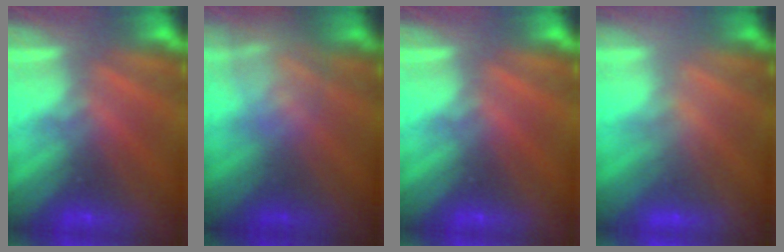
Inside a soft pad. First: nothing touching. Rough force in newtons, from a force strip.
{"total": 4.6}
{"total": 0.0}
{"total": 2.2}